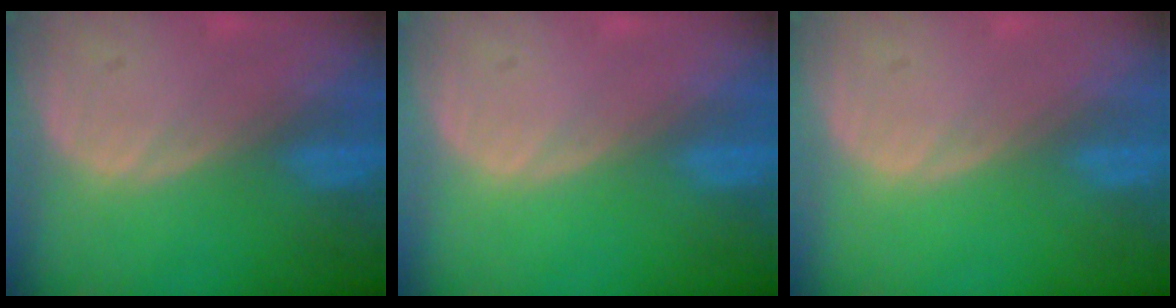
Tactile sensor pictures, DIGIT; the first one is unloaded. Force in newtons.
{"total": 0.0}
{"total": 0.0}